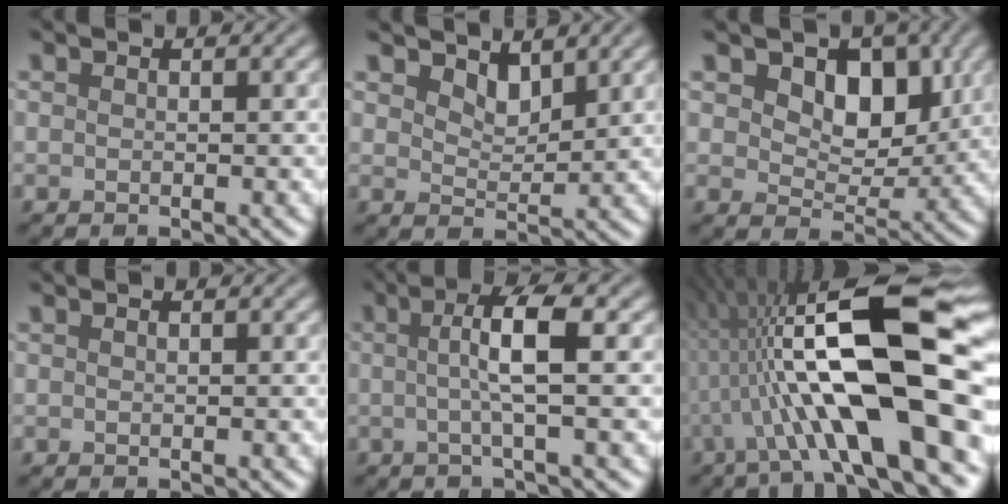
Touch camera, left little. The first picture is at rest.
{"total": 2.3, "force": [1.9, 1.0, 0.9], "torque": [-0.026, -0.011, 0.024]}
{"total": 6.1, "force": [2.3, 3.9, 4.1], "torque": [-0.065, -0.013, 0.019]}
{"total": 0.0}
{"total": 4.0, "force": [0.0, 0.4, 4.0], "torque": [-0.073, 0.003, -0.006]}
{"total": 16.5, "force": [0.1, 4.5, 15.8], "torque": [-0.269, 0.030, -0.009]}